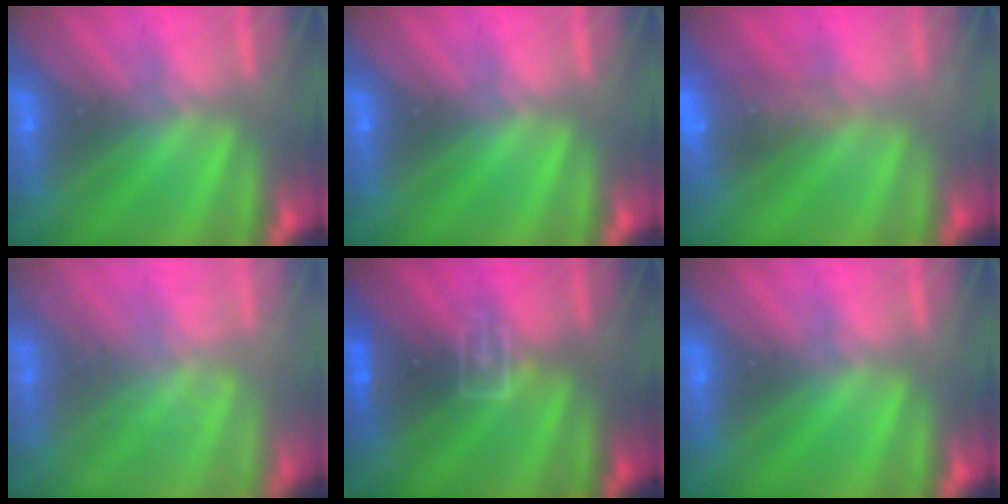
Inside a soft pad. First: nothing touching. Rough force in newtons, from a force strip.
{"total": 0.0}
{"total": 5.7}
{"total": 1.7}
{"total": 2.9}
{"total": 0.0}